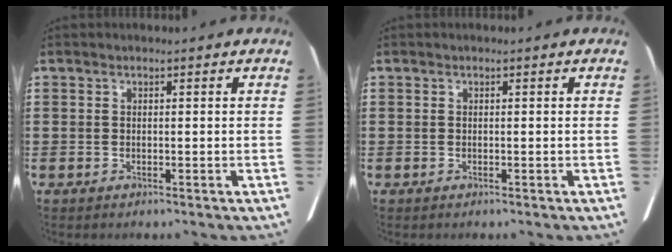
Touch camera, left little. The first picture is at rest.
{"total": 0.0}